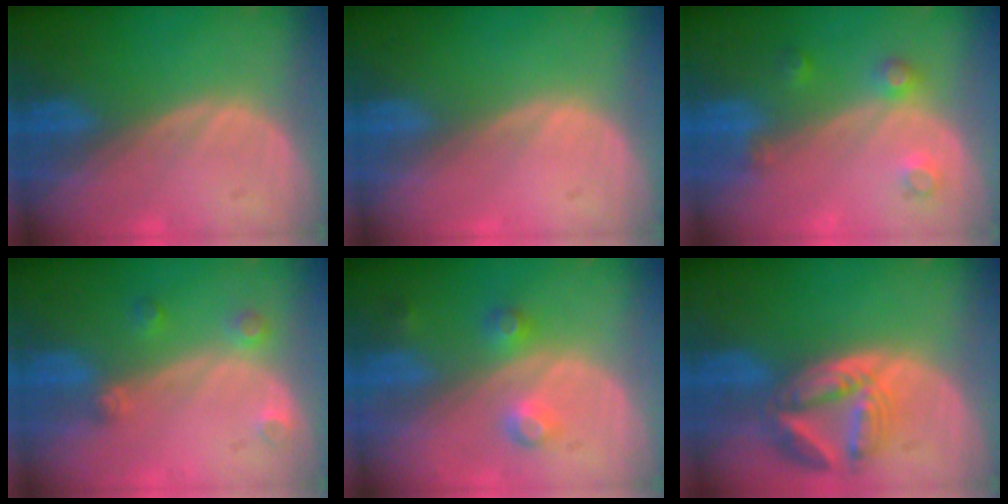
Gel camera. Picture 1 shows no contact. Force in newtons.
{"total": 0.0}
{"total": 3.5, "press": 3.2, "slide": 1.6}
{"total": 2.8, "press": 2.7, "slide": 0.7}
{"total": 3.6, "press": 3.4, "slide": 1.1}
{"total": 8.2, "press": 7.3, "slide": 3.8}